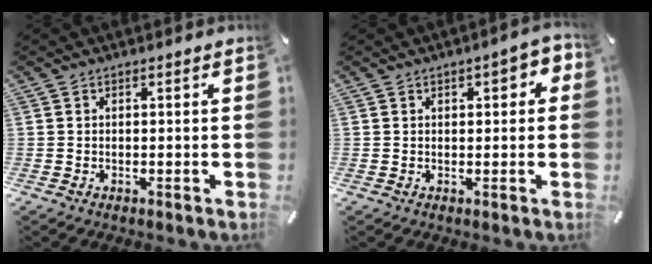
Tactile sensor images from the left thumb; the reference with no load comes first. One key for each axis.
{"total": 3.6, "fx": 0.7, "fy": 2.1, "fz": 2.9, "tx": -0.033, "ty": 0.000, "tz": 0.005}